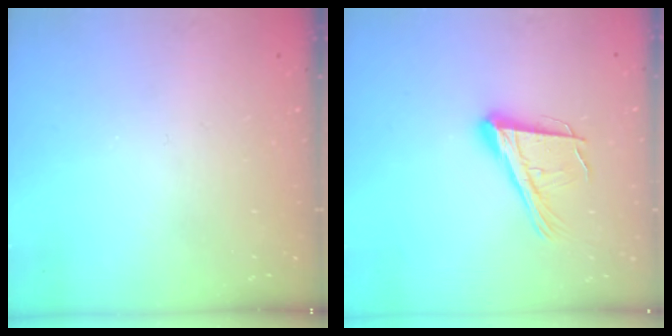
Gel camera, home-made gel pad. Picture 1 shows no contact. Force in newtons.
{"total": 17.0, "press": 16.5, "slide": 3.9}